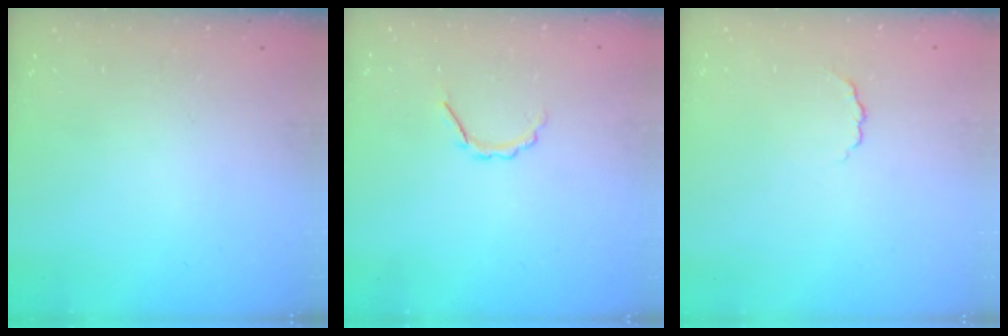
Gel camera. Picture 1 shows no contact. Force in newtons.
{"total": 2.9, "press": 2.7, "slide": 0.8}
{"total": 2.6, "press": 2.5, "slide": 0.8}